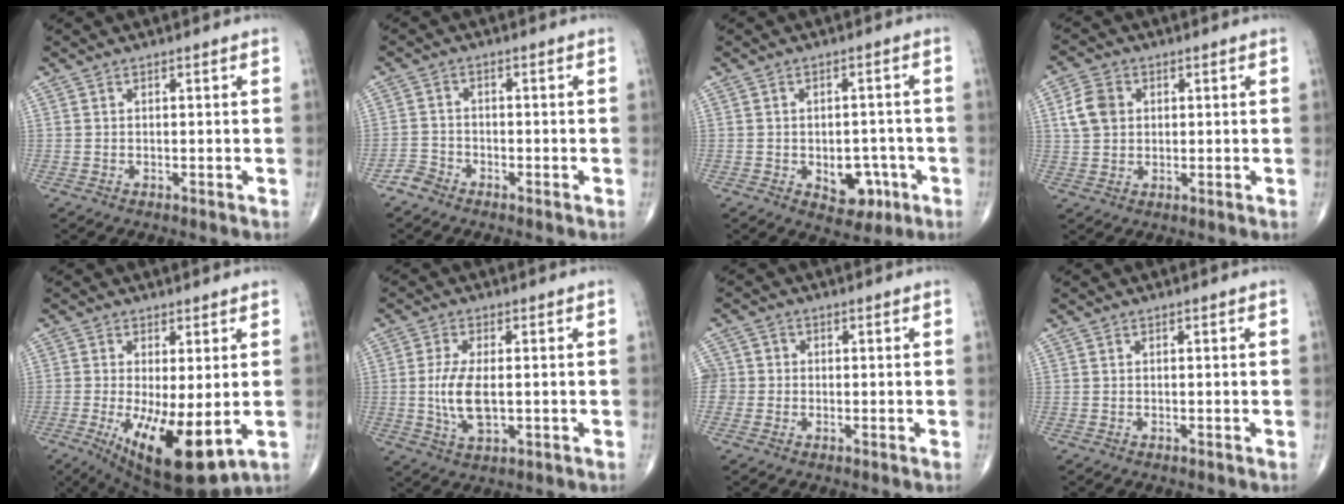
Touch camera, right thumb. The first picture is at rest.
{"total": 2.5, "force": [-2.1, 1.4, 0.1], "torque": [0.002, 0.008, -0.045]}
{"total": 7.2, "force": [-2.5, 4.9, 4.7], "torque": [-0.028, 0.018, -0.022]}
{"total": 6.1, "force": [1.4, 4.8, 3.5], "torque": [-0.056, 0.004, 0.025]}
{"total": 13.9, "force": [-3.0, 4.8, 12.7], "torque": [-0.211, -0.029, -0.030]}
{"total": 7.8, "force": [-0.4, 3.5, 6.9], "torque": [-0.144, -0.010, -0.005]}
{"total": 3.9, "force": [-0.6, 3.9, 0.6], "torque": [0.007, 0.012, -0.016]}
{"total": 0.0}